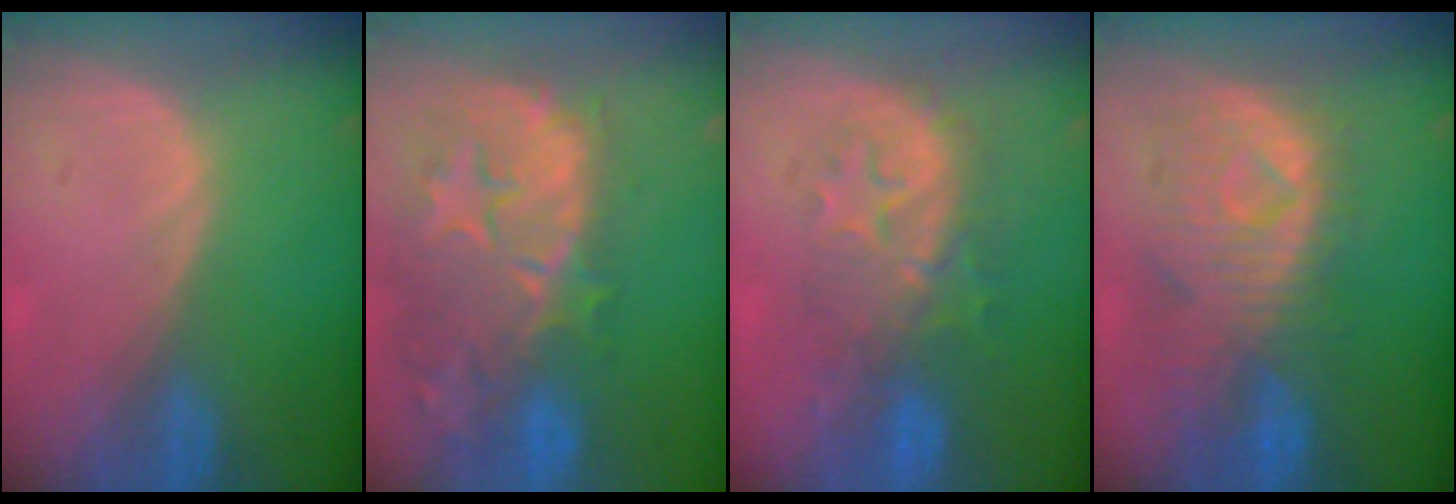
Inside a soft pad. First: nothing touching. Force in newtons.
{"total": 14.2, "press": 12.0, "slide": 7.6}
{"total": 8.3, "press": 8.2, "slide": 1.4}
{"total": 10.2, "press": 9.3, "slide": 4.2}